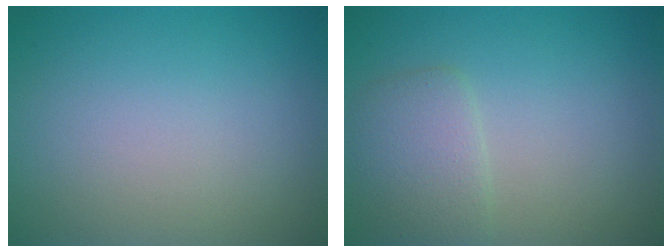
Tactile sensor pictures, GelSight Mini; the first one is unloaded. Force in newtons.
{"total": 2.7, "press": 2.7, "slide": 0.1}